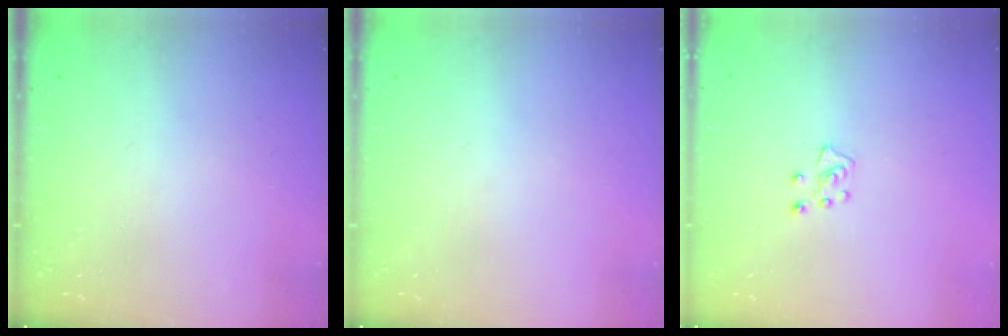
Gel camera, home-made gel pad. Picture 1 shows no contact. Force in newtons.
{"total": 0.0}
{"total": 5.0, "press": 5.0, "slide": 0.5}